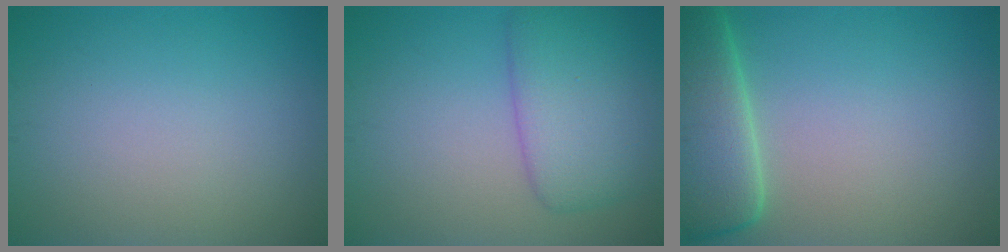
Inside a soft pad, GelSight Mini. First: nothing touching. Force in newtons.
{"total": 5.7, "press": 5.7, "slide": 0.2}
{"total": 7.6, "press": 7.5, "slide": 1.2}